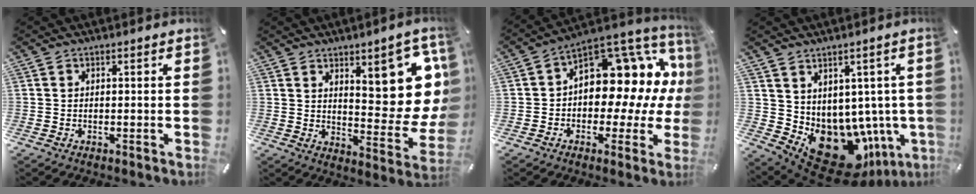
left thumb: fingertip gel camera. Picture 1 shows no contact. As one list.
[{"total": 14.2, "force": [7.3, 6.0, 10.7], "torque": [-0.110, -0.075, 0.123]}, {"total": 13.9, "force": [4.2, 9.7, 9.0], "torque": [-0.109, -0.060, 0.071]}, {"total": 13.6, "force": [-5.3, 9.4, 8.2], "torque": [-0.107, -0.015, -0.066]}]